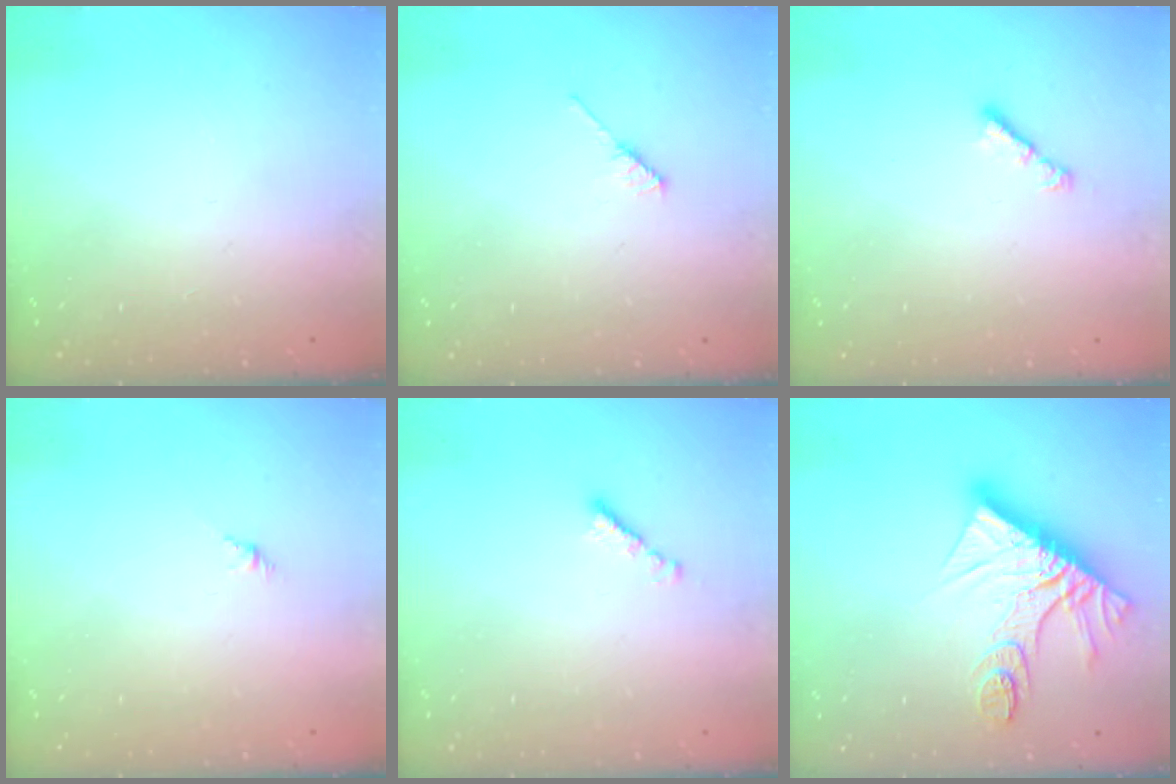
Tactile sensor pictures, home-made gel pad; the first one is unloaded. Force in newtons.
{"total": 3.7, "press": 3.7, "slide": 0.3}
{"total": 2.8, "press": 2.8, "slide": 0.7}
{"total": 1.6, "press": 1.5, "slide": 0.5}
{"total": 2.1, "press": 2.0, "slide": 0.7}
{"total": 16.4, "press": 16.3, "slide": 1.5}